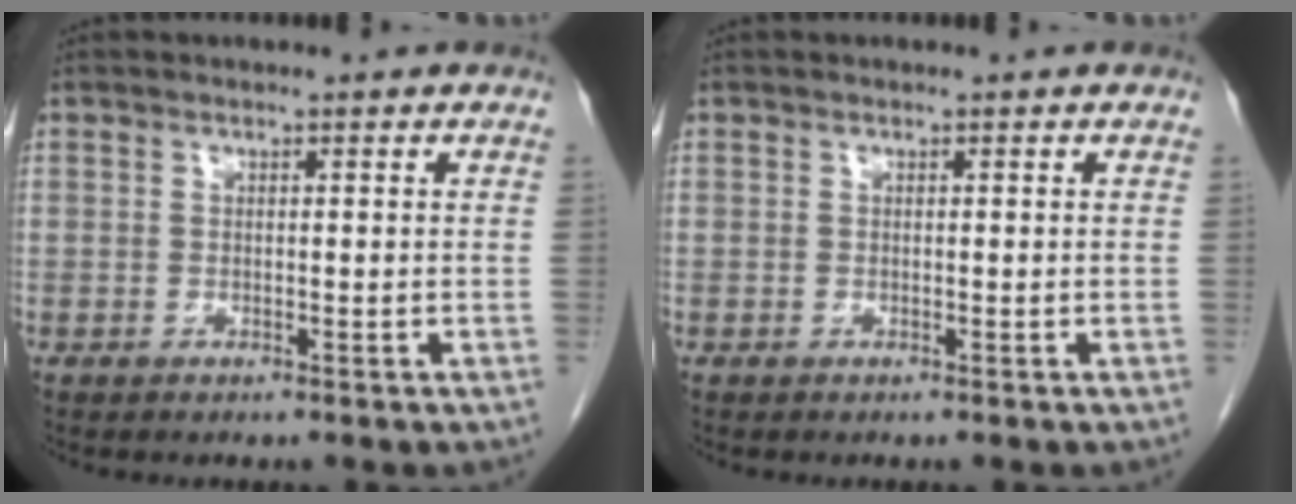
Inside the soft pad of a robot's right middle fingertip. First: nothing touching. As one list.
[{"total": 0.0}]